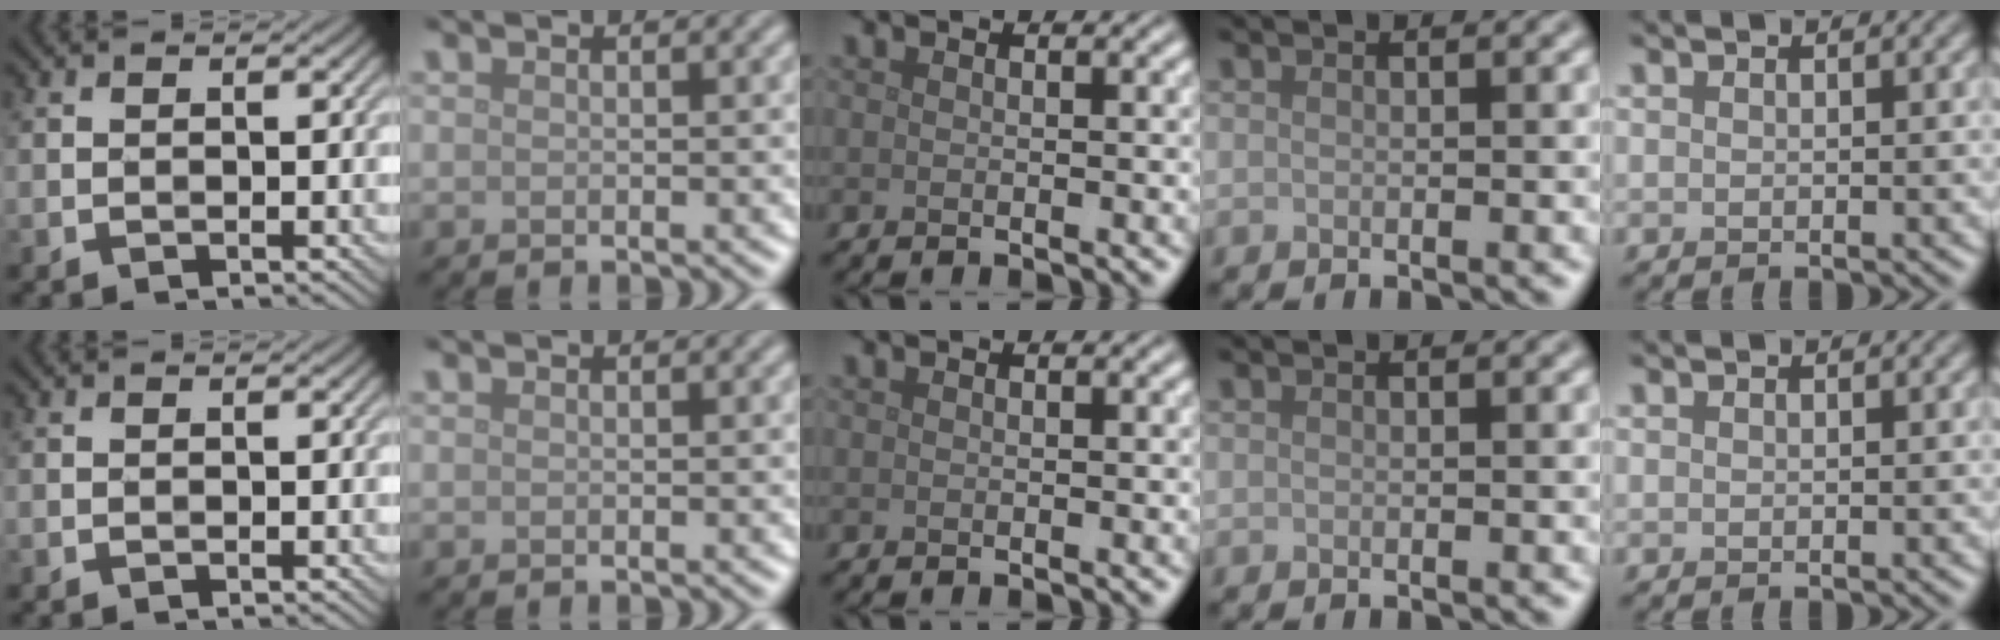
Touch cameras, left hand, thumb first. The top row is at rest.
{}